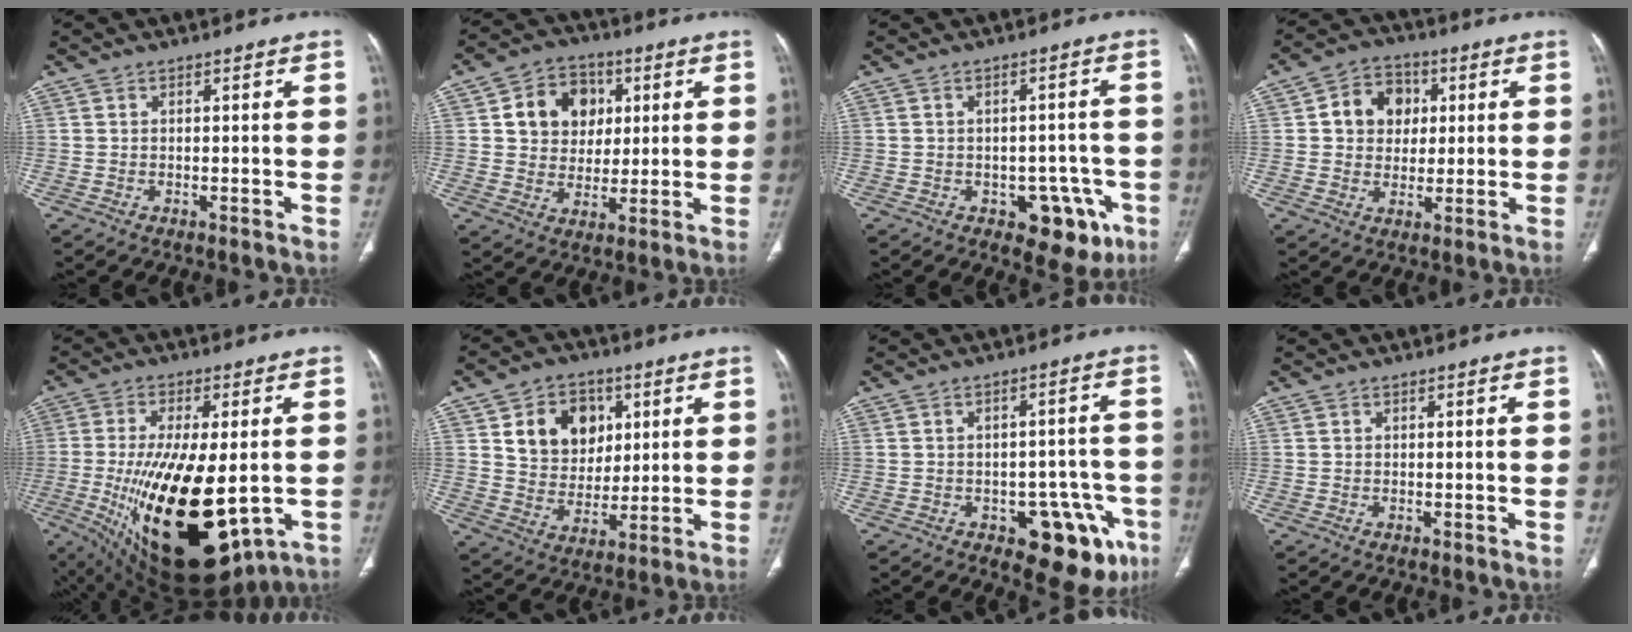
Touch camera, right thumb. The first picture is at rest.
{"total": 11.6, "force": [3.3, 9.6, 5.7], "torque": [-0.046, -0.003, 0.055]}
{"total": 9.4, "force": [-4.2, 5.8, 6.1], "torque": [-0.036, 0.021, -0.045]}
{"total": 9.5, "force": [2.1, 7.9, 4.8], "torque": [-0.035, 0.003, 0.028]}
{"total": 26.8, "force": [-5.0, 11.5, 23.6], "torque": [-0.407, -0.030, -0.047]}
{"total": 13.1, "force": [4.6, 10.3, 6.7], "torque": [-0.061, -0.015, 0.086]}
{"total": 13.2, "force": [-6.1, 6.7, 9.5], "torque": [-0.073, 0.032, -0.069]}
{"total": 0.0}